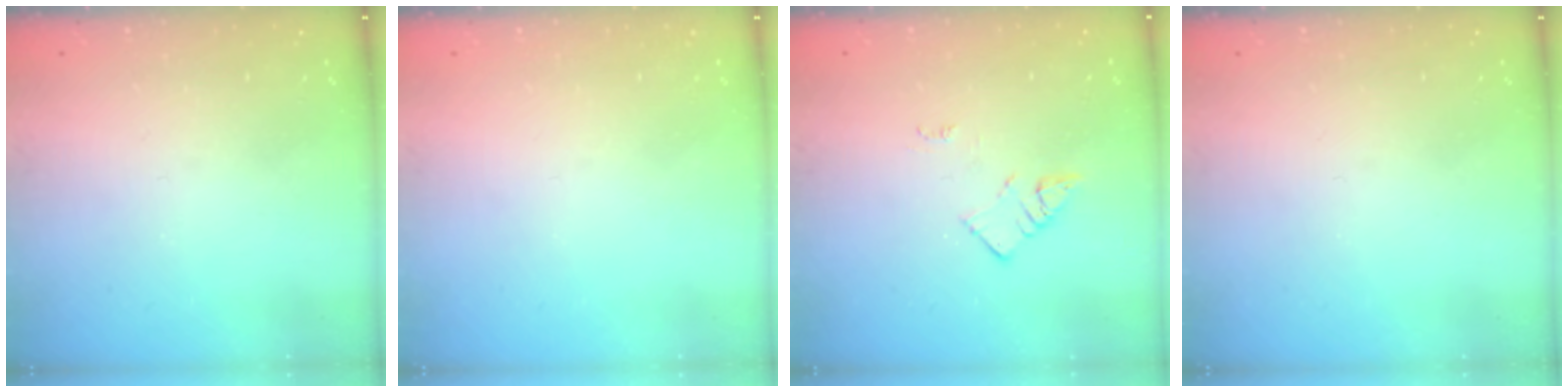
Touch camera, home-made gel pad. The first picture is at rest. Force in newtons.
{"total": 0.0}
{"total": 2.7, "press": 2.6, "slide": 0.4}
{"total": 0.0}